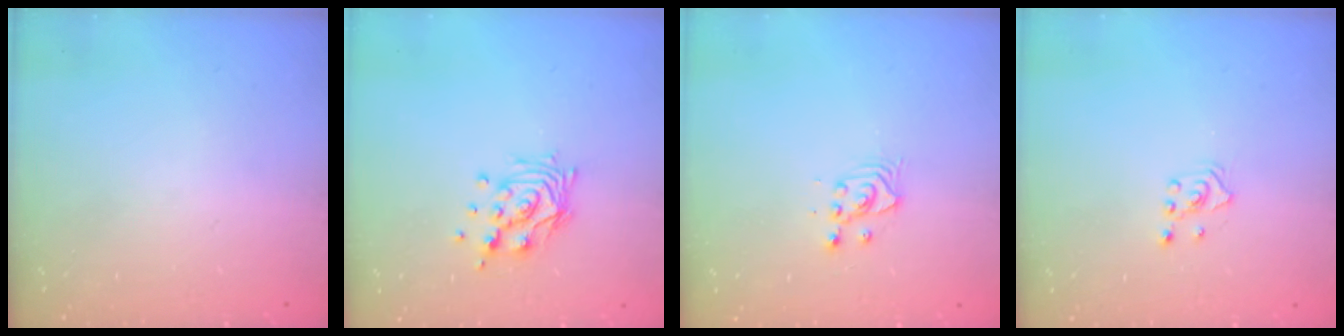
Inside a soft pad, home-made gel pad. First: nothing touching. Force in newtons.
{"total": 11.1, "press": 11.0, "slide": 0.9}
{"total": 3.7, "press": 3.7, "slide": 0.3}
{"total": 2.4, "press": 2.2, "slide": 0.8}